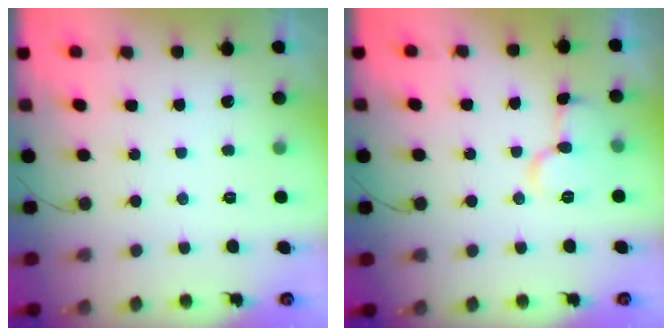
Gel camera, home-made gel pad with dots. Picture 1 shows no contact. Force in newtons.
{"total": 9.1, "press": 9.1, "slide": 0.8}